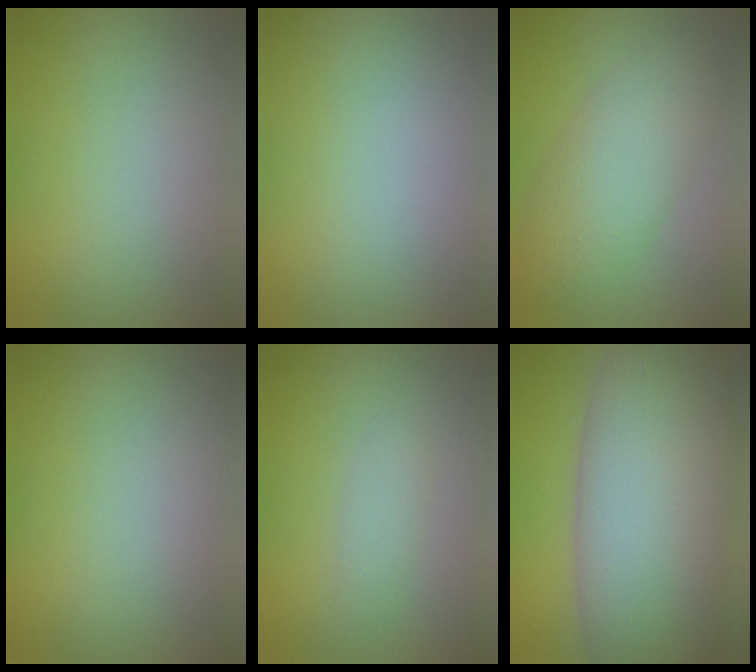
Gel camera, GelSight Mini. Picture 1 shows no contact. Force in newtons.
{"total": 0.0}
{"total": 5.5, "press": 5.5, "slide": 0.1}
{"total": 0.0}
{"total": 1.4, "press": 1.4, "slide": 0.1}
{"total": 14.1, "press": 14.1, "slide": 0.8}